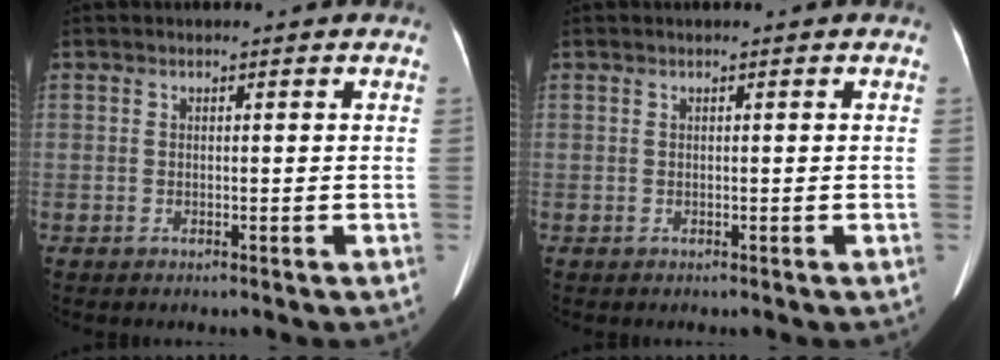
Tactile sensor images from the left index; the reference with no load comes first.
{"total": 0.0}